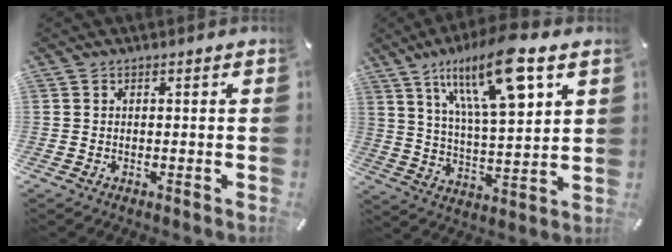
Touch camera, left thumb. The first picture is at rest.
{"total": 19.7, "force": [10.9, 6.5, 15.1], "torque": [-0.270, -0.042, 0.171]}